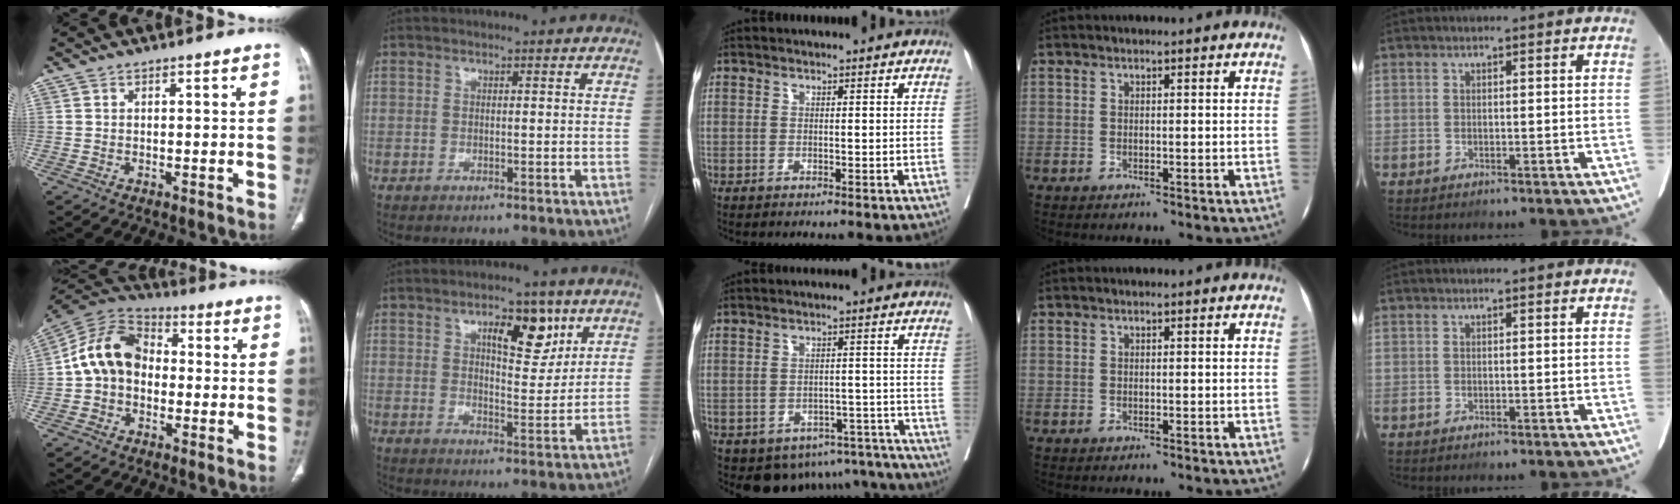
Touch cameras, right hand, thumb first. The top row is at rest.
{"thumb": {"total": 12.7, "force": [-0.7, 9.8, 8.1], "torque": [-0.135, 0.037, -0.029]}, "index": {"total": 8.6, "force": [4.6, 3.5, 6.5], "torque": [-0.091, 0.002, 0.072]}, "middle": {"total": 12.2, "force": [-9.9, 6.6, 2.4], "torque": [-0.014, 0.030, -0.108]}}